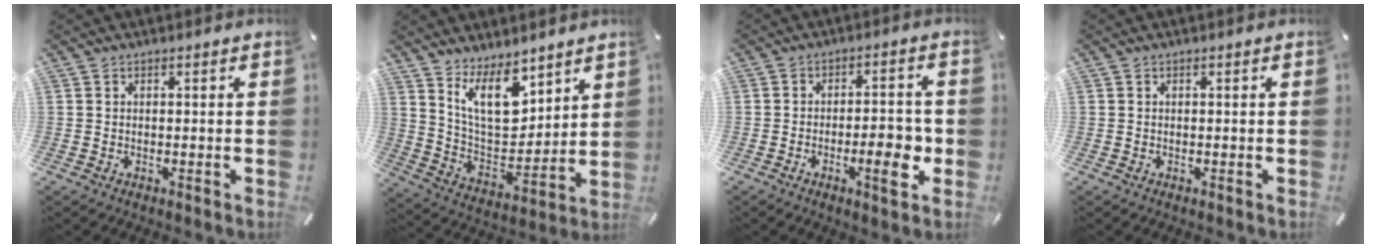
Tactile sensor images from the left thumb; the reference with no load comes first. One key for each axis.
{"total": 14.7, "fx": 9.4, "fy": 7.8, "fz": 8.1, "tx": -0.143, "ty": -0.050, "tz": 0.179}
{"total": 8.7, "fx": -2.5, "fy": 3.3, "fz": 7.6, "tx": -0.102, "ty": 0.007, "tz": -0.040}
{"total": 0.0}